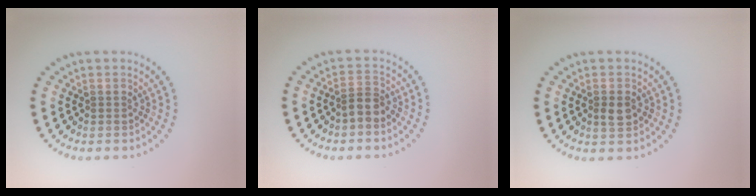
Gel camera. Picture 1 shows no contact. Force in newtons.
{"total": 2.0, "press": 1.7, "slide": 1.1}
{"total": 1.7, "press": 1.7, "slide": 0.2}